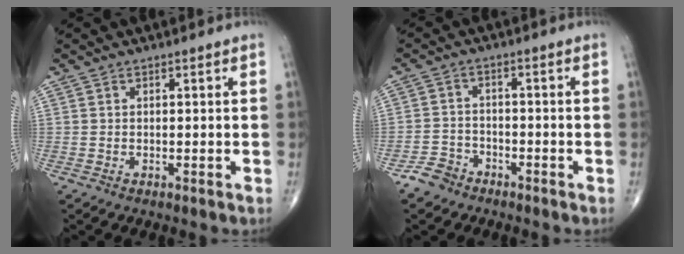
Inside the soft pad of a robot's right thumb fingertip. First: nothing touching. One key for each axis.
{"total": 4.2, "fx": -3.2, "fy": 2.7, "fz": 0.5, "tx": 0.000, "ty": 0.017, "tz": -0.064}